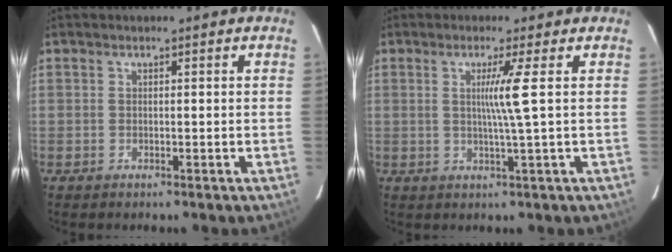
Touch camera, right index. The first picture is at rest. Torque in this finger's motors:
{"motor_torque": [0.10, 0.02, 0.09, 0.08]}